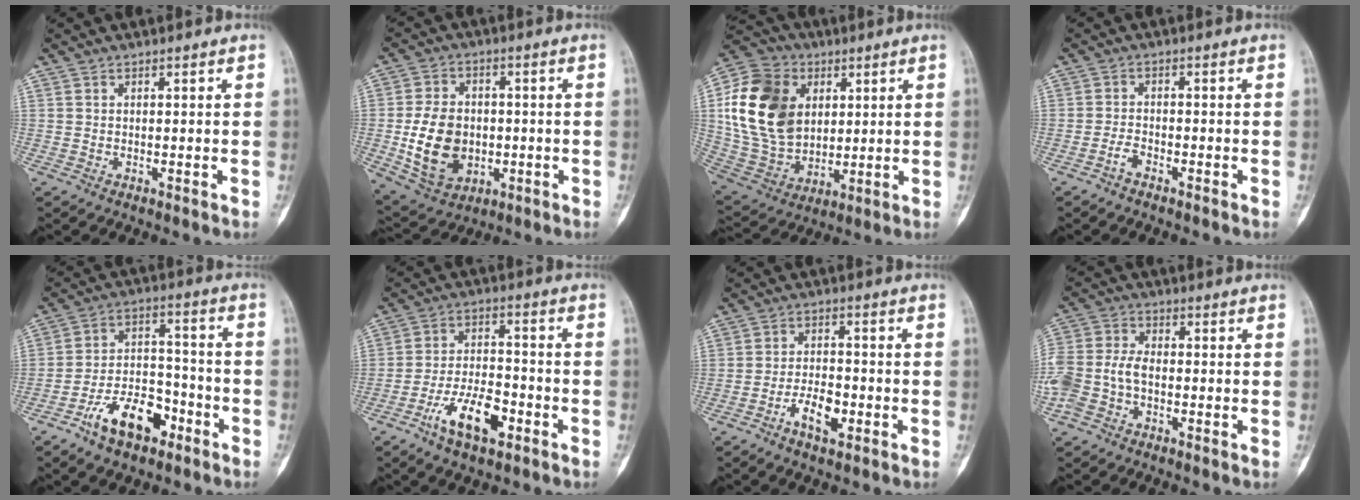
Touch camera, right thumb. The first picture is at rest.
{"total": 13.1, "force": [-1.9, 9.7, 8.7], "torque": [-0.135, 0.005, -0.020]}
{"total": 20.6, "force": [4.5, 15.2, 13.3], "torque": [-0.246, -0.005, 0.091]}
{"total": 2.0, "force": [-1.6, 0.7, 1.0], "torque": [-0.025, 0.011, -0.034]}
{"total": 12.8, "force": [-7.4, 6.8, 8.0], "torque": [-0.118, 0.060, -0.131]}
{"total": 10.9, "force": [-5.6, 4.9, 8.1], "torque": [-0.142, 0.030, -0.098]}
{"total": 6.0, "force": [-2.9, 2.7, 4.5], "torque": [-0.076, 0.020, -0.052]}
{"total": 9.4, "force": [-2.6, 6.1, 6.7], "torque": [-0.157, 0.024, -0.056]}